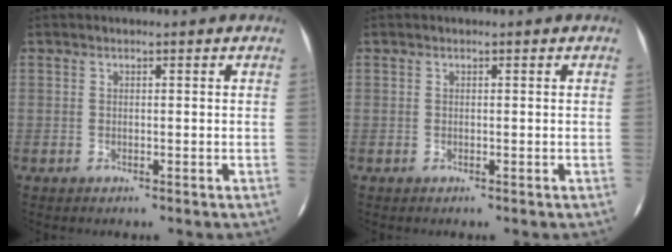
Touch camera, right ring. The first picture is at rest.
{"total": 0.0}